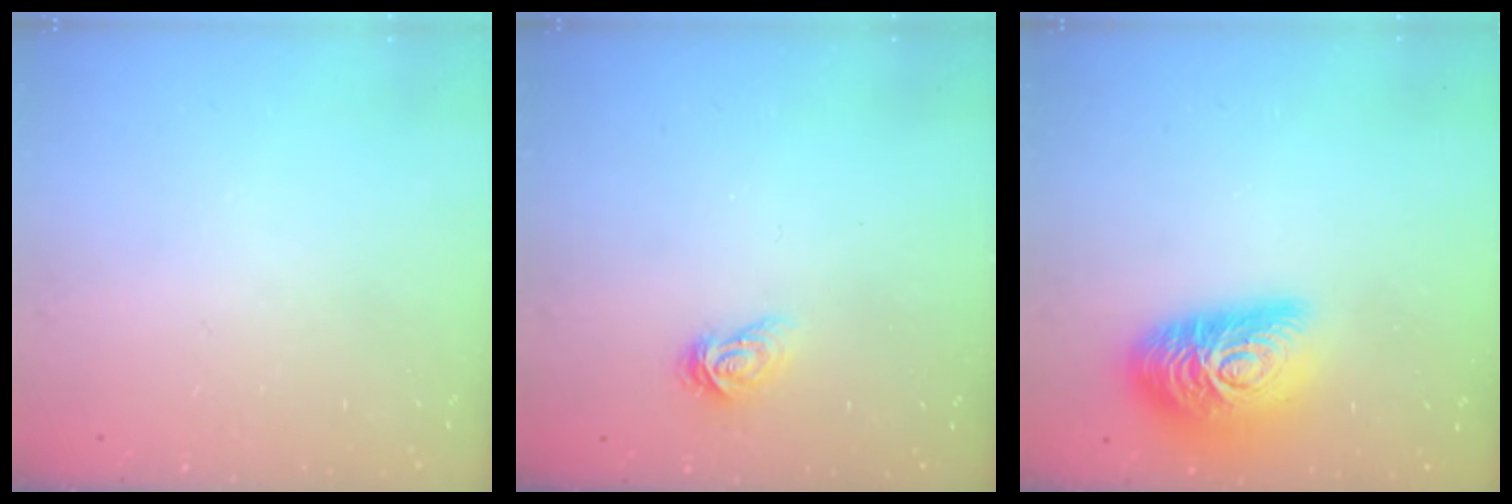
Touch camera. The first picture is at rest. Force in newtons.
{"total": 4.9, "press": 4.8, "slide": 0.4}
{"total": 18.2, "press": 18.1, "slide": 1.1}